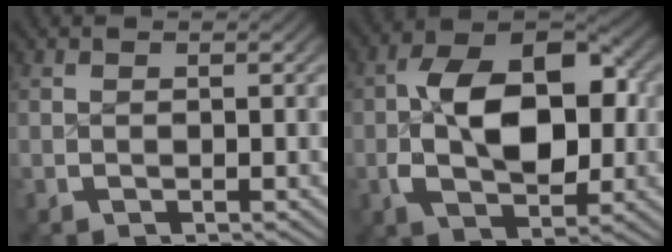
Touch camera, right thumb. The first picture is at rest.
{"total": 11.7, "force": [-0.5, 7.2, 9.2], "torque": [-0.171, -0.025, 0.006]}